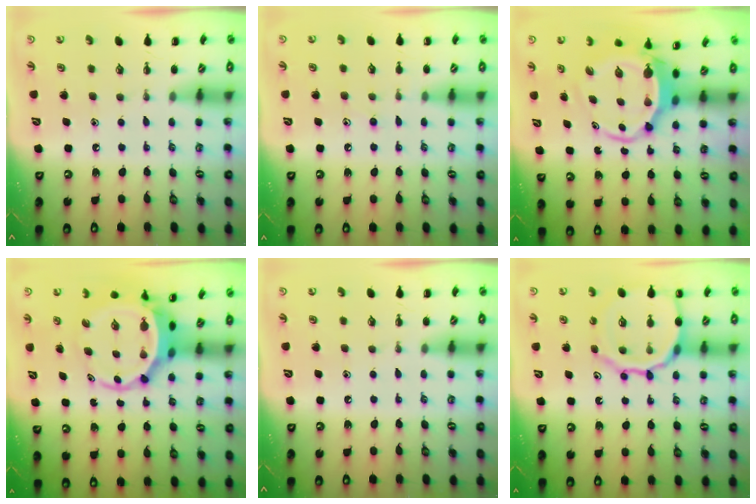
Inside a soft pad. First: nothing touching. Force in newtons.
{"total": 6.8, "press": 6.5, "slide": 2.0}
{"total": 6.2, "press": 6.0, "slide": 1.6}
{"total": 5.7, "press": 5.4, "slide": 1.8}
{"total": 0.0}
{"total": 14.3, "press": 14.3, "slide": 1.3}